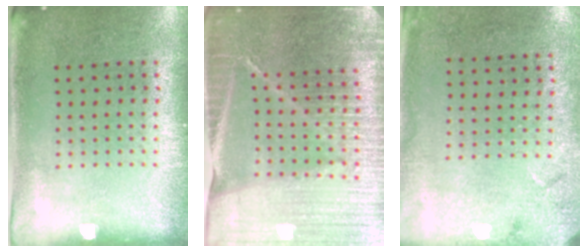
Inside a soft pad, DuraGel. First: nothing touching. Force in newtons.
{"total": 5.5, "press": 4.8, "slide": 2.6}
{"total": 2.7, "press": 2.2, "slide": 1.6}